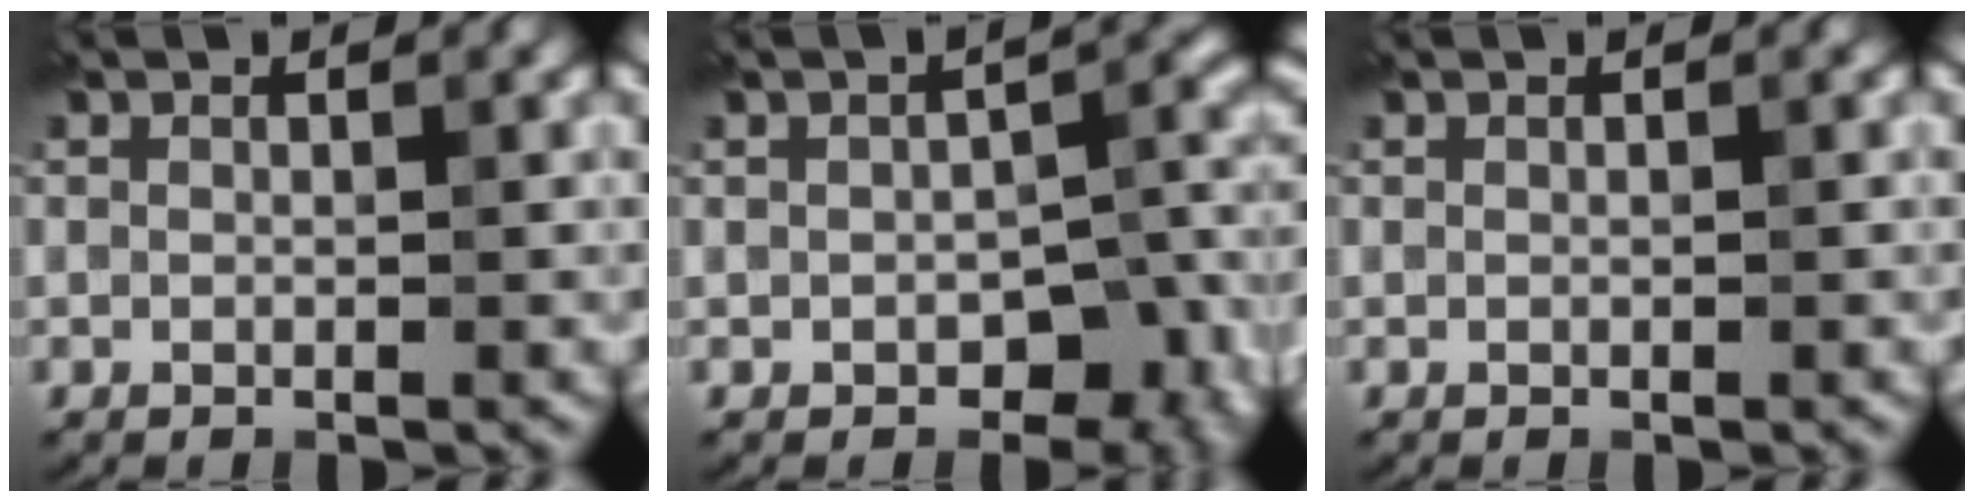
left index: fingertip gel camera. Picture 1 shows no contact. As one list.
[{"total": 7.3, "force": [-2.5, 4.7, 5.1], "torque": [-0.050, -0.010, -0.025]}, {"total": 0.0}]